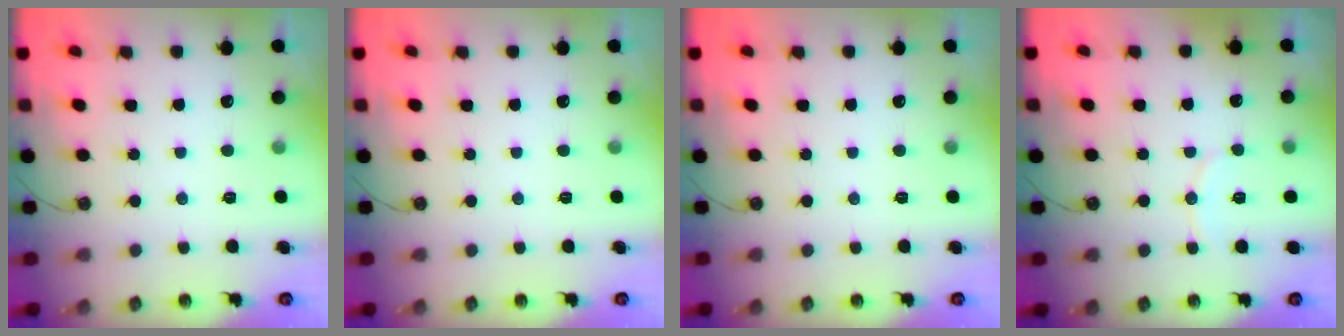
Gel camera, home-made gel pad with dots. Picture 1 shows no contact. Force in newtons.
{"total": 0.0}
{"total": 0.0}
{"total": 5.6, "press": 5.5, "slide": 0.6}